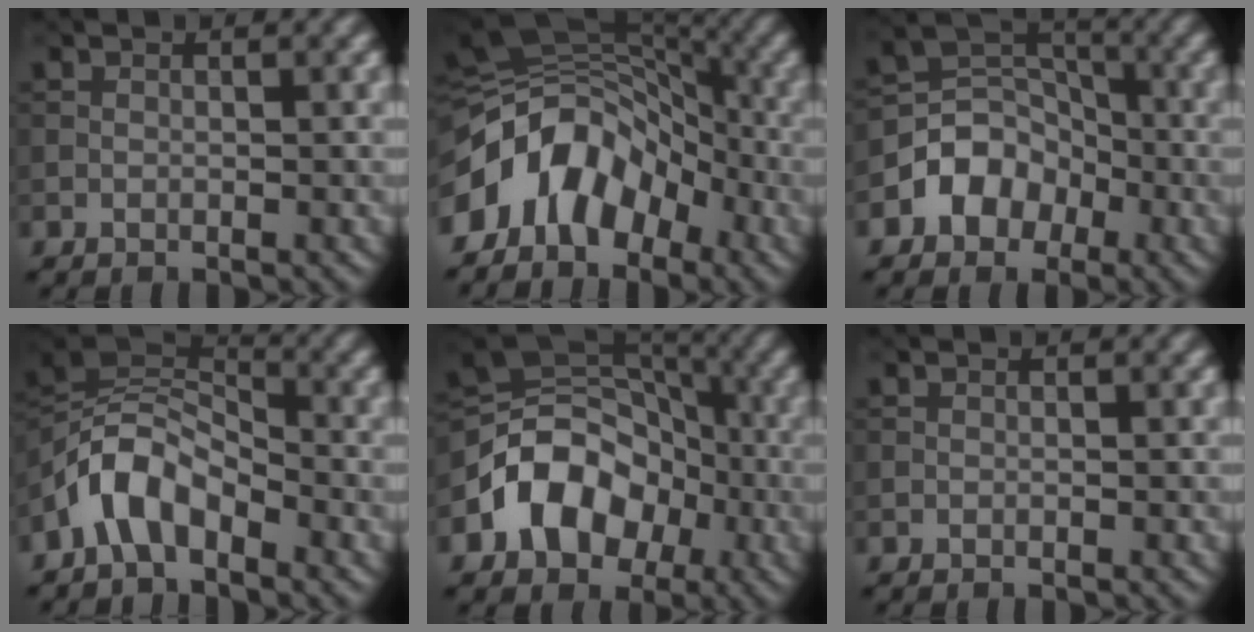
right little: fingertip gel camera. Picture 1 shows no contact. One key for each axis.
{"total": 10.0, "fx": -4.4, "fy": 6.7, "fz": 6.0, "tx": -0.089, "ty": 0.014, "tz": -0.097}
{"total": 4.9, "fx": -2.4, "fy": 3.9, "fz": 1.9, "tx": -0.016, "ty": 0.007, "tz": -0.051}
{"total": 5.7, "fx": -3.2, "fy": 3.1, "fz": 3.5, "tx": -0.061, "ty": 0.011, "tz": -0.074}
{"total": 8.4, "fx": -3.2, "fy": 6.4, "fz": 4.4, "tx": -0.059, "ty": 0.005, "tz": -0.064}
{"total": 0.0}